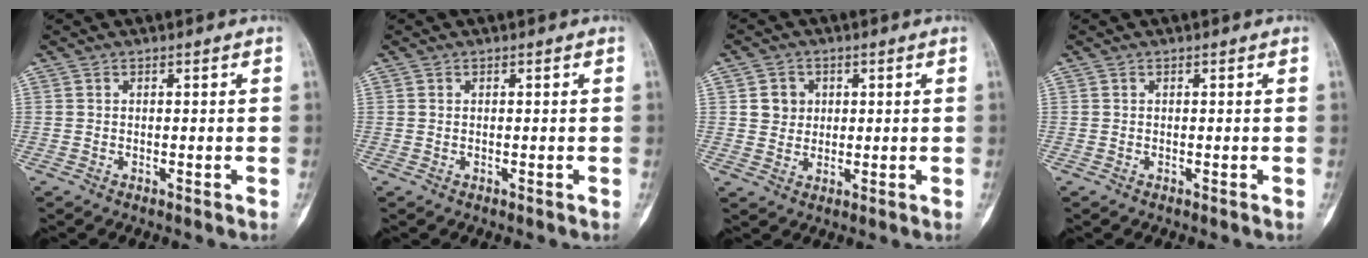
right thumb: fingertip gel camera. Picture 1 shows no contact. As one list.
[{"total": 0.0}, {"total": 4.4, "force": [1.1, 4.0, 1.4], "torque": [-0.001, -0.001, 0.018]}, {"total": 0.0}]